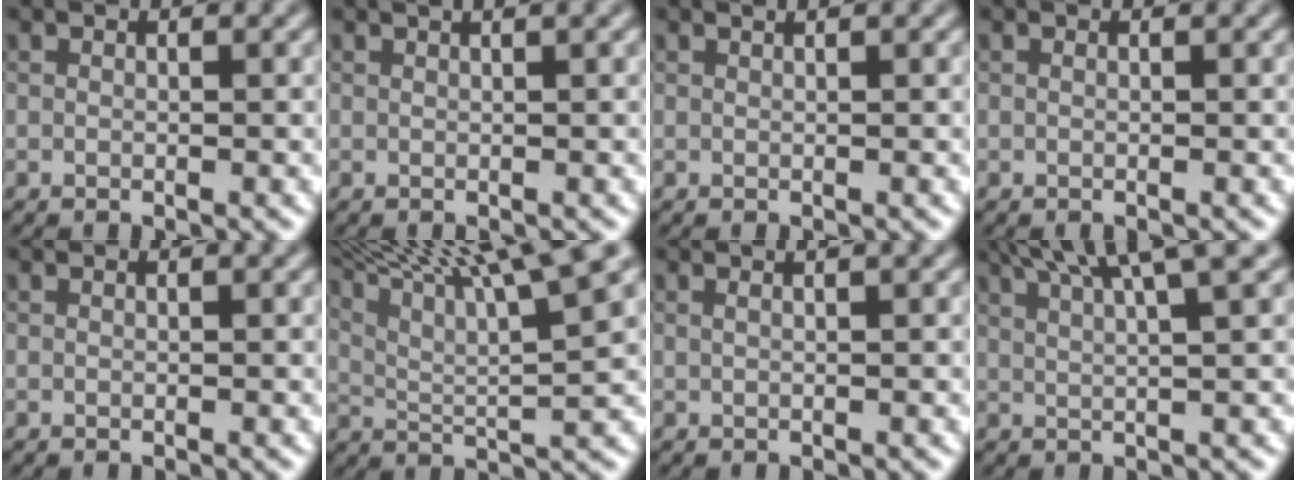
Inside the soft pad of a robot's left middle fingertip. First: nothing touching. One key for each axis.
{"total": 1.5, "fx": 1.0, "fy": 0.4, "fz": 1.0, "tx": -0.010, "ty": -0.004, "tz": 0.007}
{"total": 1.1, "fx": 0.8, "fy": 0.4, "fz": 0.7, "tx": -0.005, "ty": -0.005, "tz": 0.002}
{"total": 0.0}
{"total": 0.0}
{"total": 13.7, "fx": 9.3, "fy": 2.5, "fz": 9.8, "tx": -0.152, "ty": 0.028, "tz": 0.130}
{"total": 3.0, "fx": 1.6, "fy": 1.4, "fz": 2.1, "tx": -0.008, "ty": 0.014, "tz": -0.008}
{"total": 8.2, "fx": 5.3, "fy": 2.1, "fz": 5.9, "tx": -0.062, "ty": 0.037, "tz": 0.041}